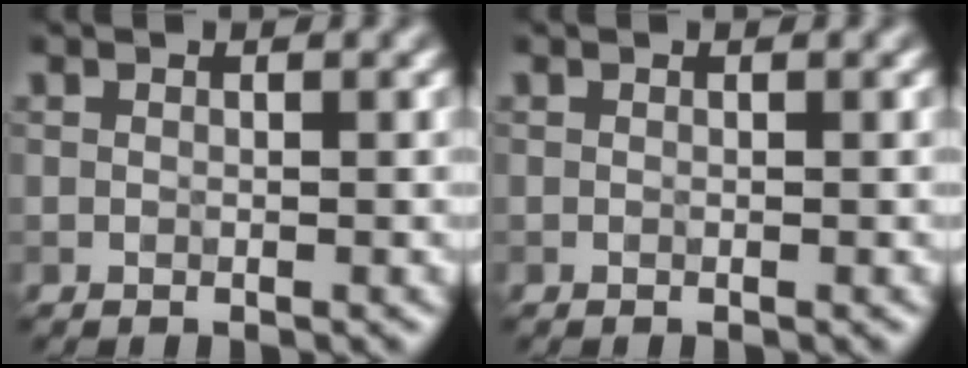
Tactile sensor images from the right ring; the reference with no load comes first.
{"total": 0.0}